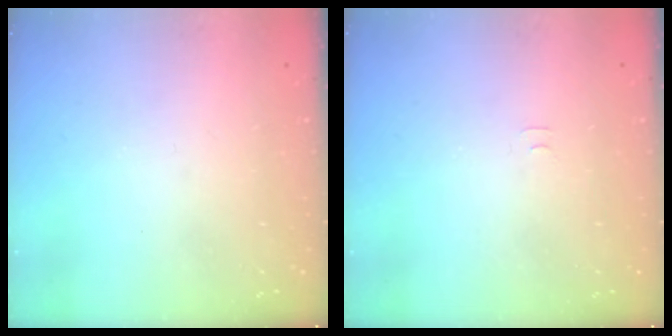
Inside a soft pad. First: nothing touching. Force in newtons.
{"total": 3.9, "press": 3.9, "slide": 0.5}